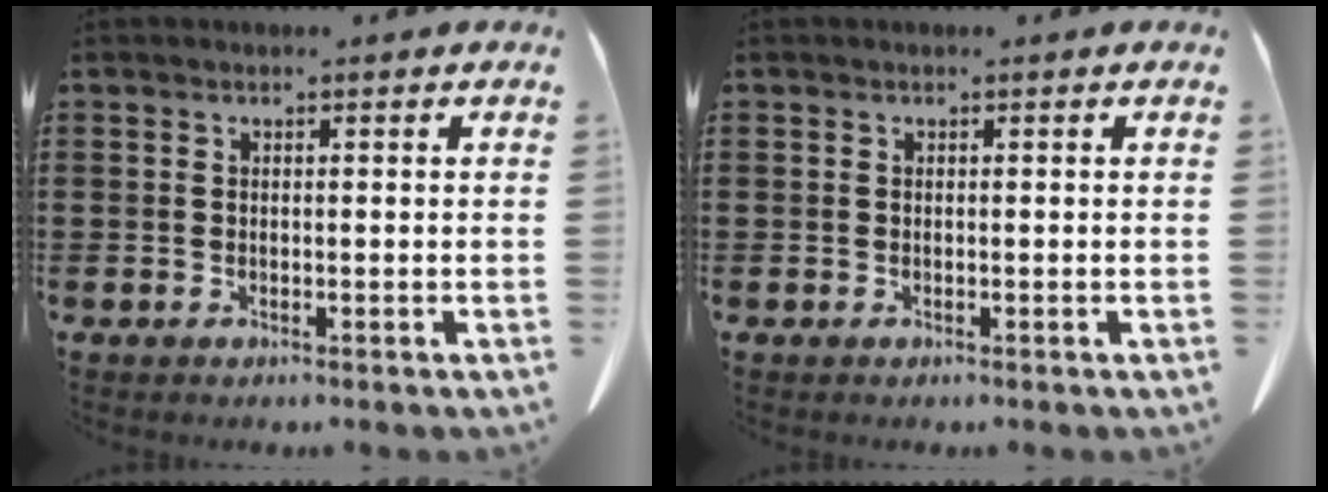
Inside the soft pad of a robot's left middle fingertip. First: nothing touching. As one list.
[{"total": 0.0}]